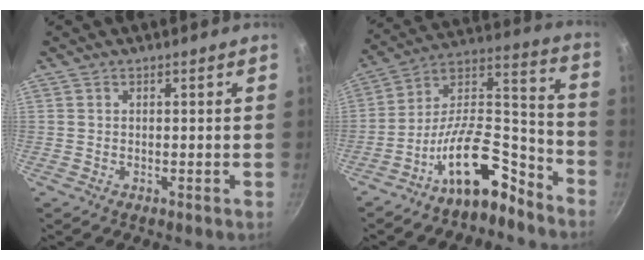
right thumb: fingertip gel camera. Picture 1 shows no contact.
{"total": 16.6, "force": [-11.1, 6.5, 10.5], "torque": [-0.140, 0.119, -0.199]}